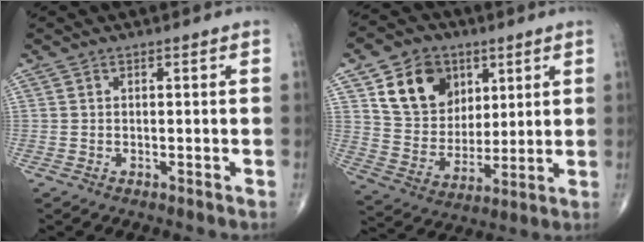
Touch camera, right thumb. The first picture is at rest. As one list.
[{"total": 14.9, "force": [6.4, 11.6, 6.9], "torque": [-0.083, -0.023, 0.122]}]